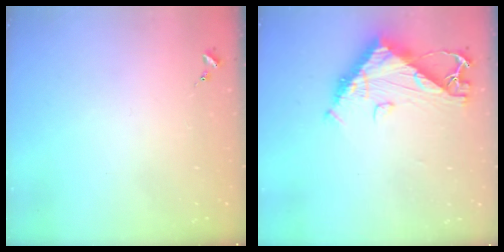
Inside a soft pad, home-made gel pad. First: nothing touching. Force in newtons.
{"total": 10.6, "press": 10.5, "slide": 1.1}